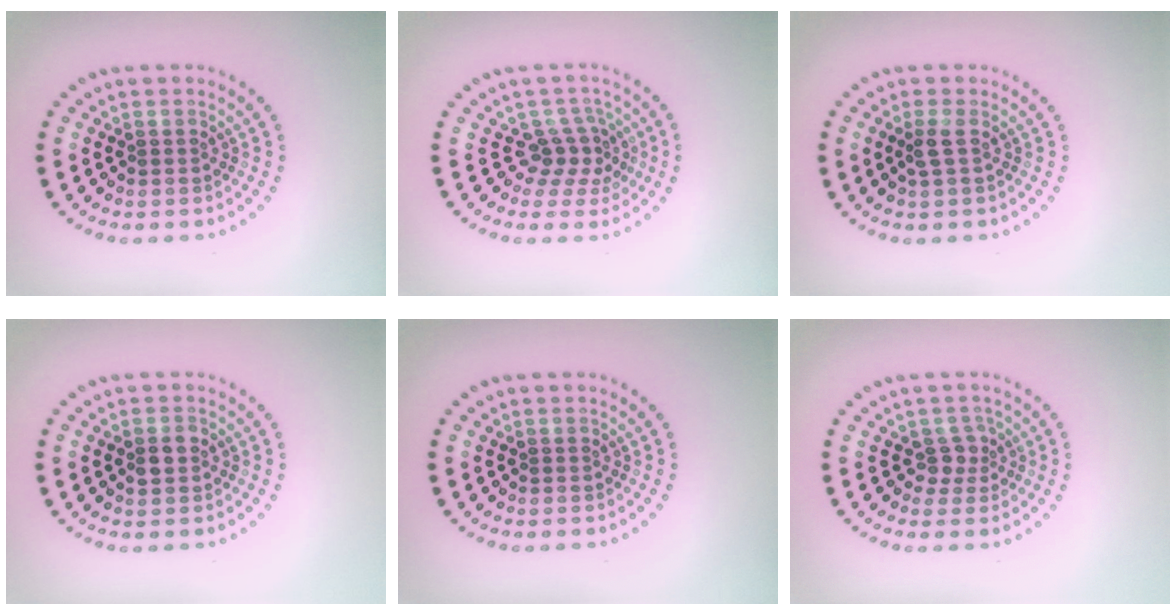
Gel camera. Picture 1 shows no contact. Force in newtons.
{"total": 2.6, "press": 1.8, "slide": 1.9}
{"total": 1.2, "press": 1.0, "slide": 0.6}
{"total": 1.4, "press": 1.4, "slide": 0.2}
{"total": 0.0}
{"total": 1.9, "press": 1.4, "slide": 1.2}